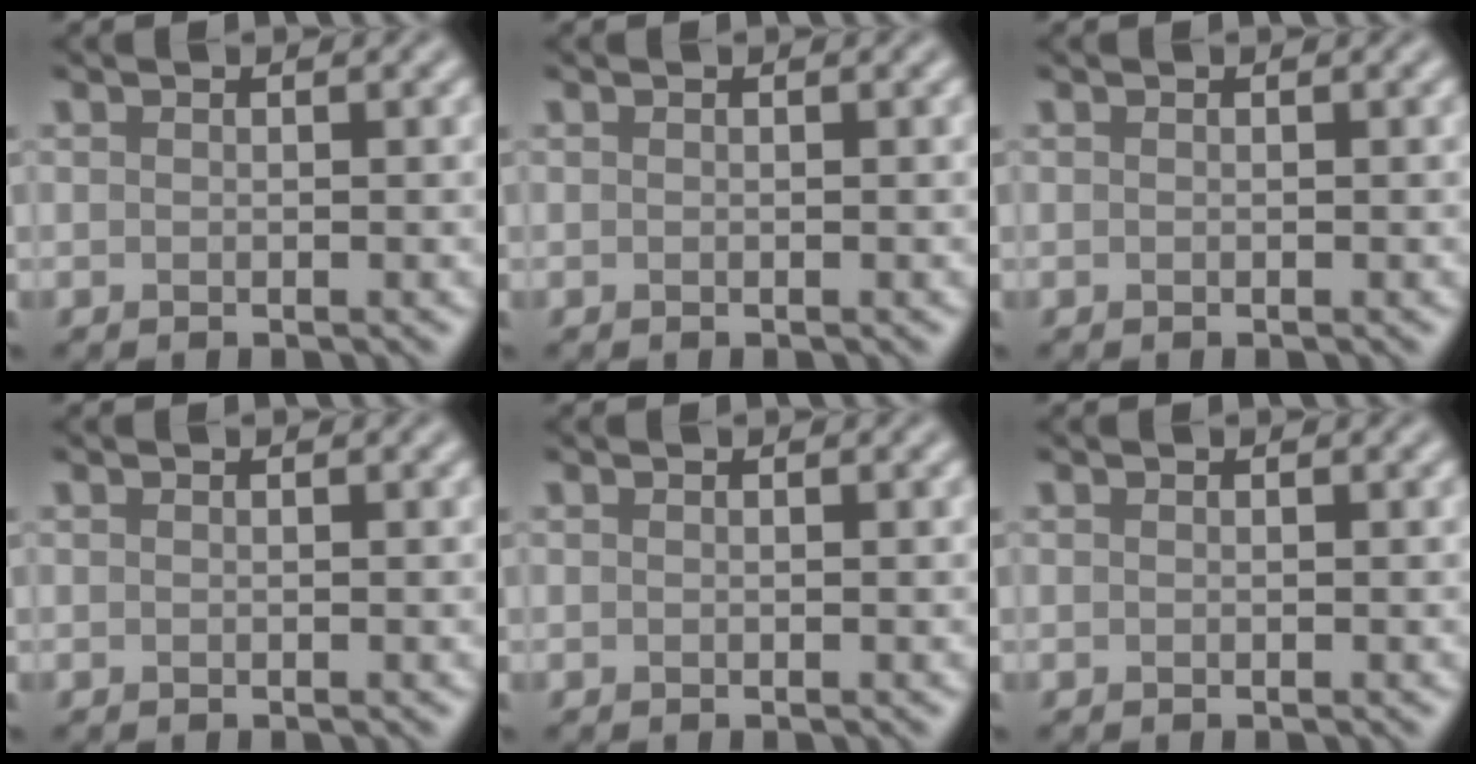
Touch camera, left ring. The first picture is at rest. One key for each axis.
{"total": 0.0}
{"total": 0.0}
{"total": 0.0}
{"total": 0.0}
{"total": 0.0}